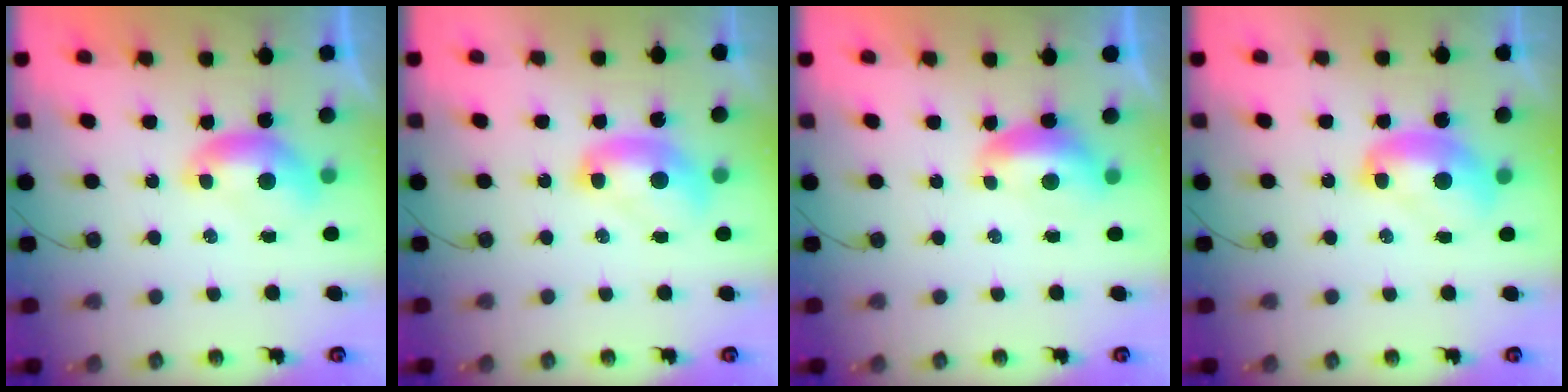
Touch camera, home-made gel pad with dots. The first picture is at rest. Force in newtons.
{"total": 2.2, "press": 2.2, "slide": 0.2}
{"total": 1.0, "press": 0.8, "slide": 0.6}
{"total": 2.4, "press": 2.4, "slide": 0.3}